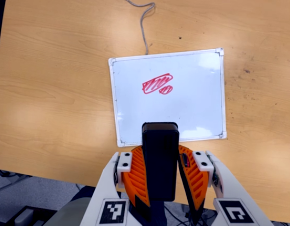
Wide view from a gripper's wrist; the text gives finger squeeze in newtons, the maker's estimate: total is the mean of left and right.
{"total": 9.1, "left": 7.5, "right": 10.7}